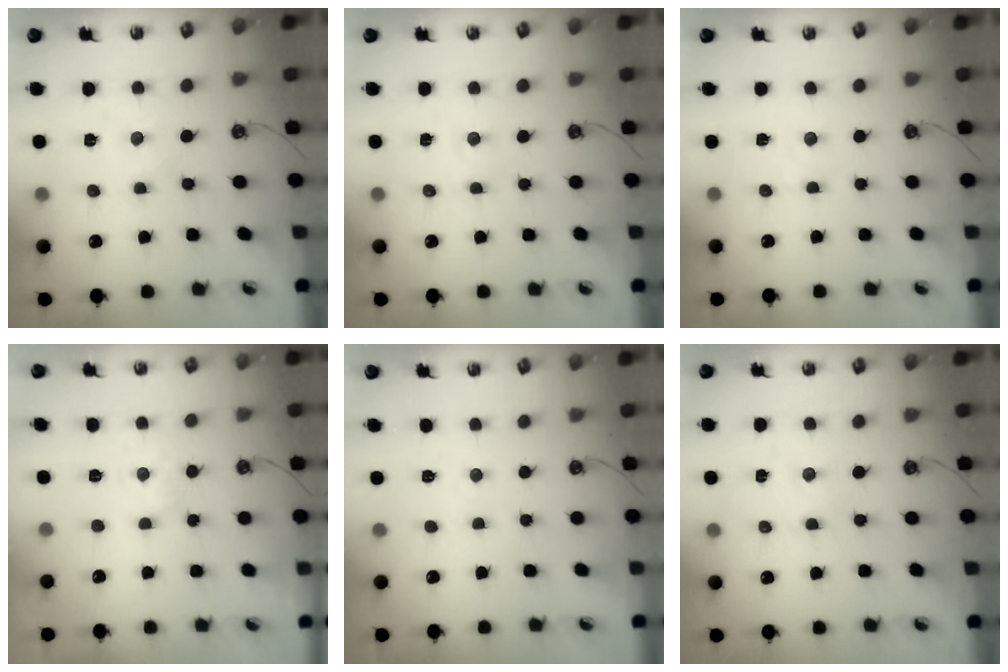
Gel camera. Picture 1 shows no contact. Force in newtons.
{"total": 1.6, "press": 1.5, "slide": 0.3}
{"total": 1.7, "press": 1.7, "slide": 0.3}
{"total": 6.6, "press": 6.5, "slide": 1.3}
{"total": 2.5, "press": 2.5, "slide": 0.4}
{"total": 1.8, "press": 1.7, "slide": 0.3}